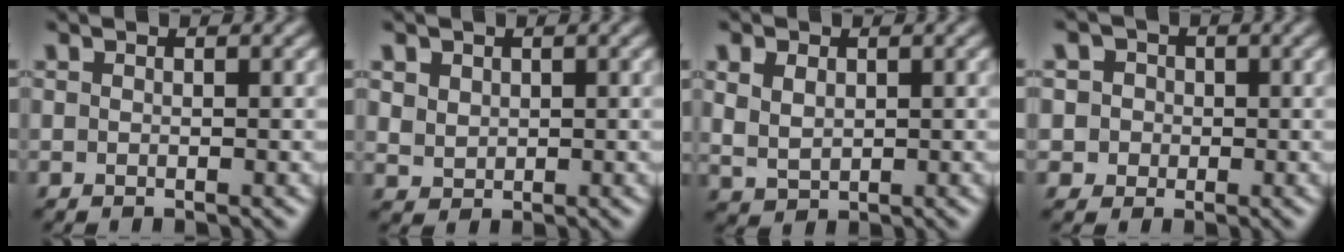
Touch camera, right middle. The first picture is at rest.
{"total": 2.0, "force": [1.3, 1.5, 0.4], "torque": [-0.020, -0.003, 0.033]}
{"total": 2.6, "force": [1.1, 1.9, 1.4], "torque": [-0.037, 0.000, 0.025]}
{"total": 4.7, "force": [1.9, 4.0, 1.5], "torque": [-0.024, 0.018, 0.012]}